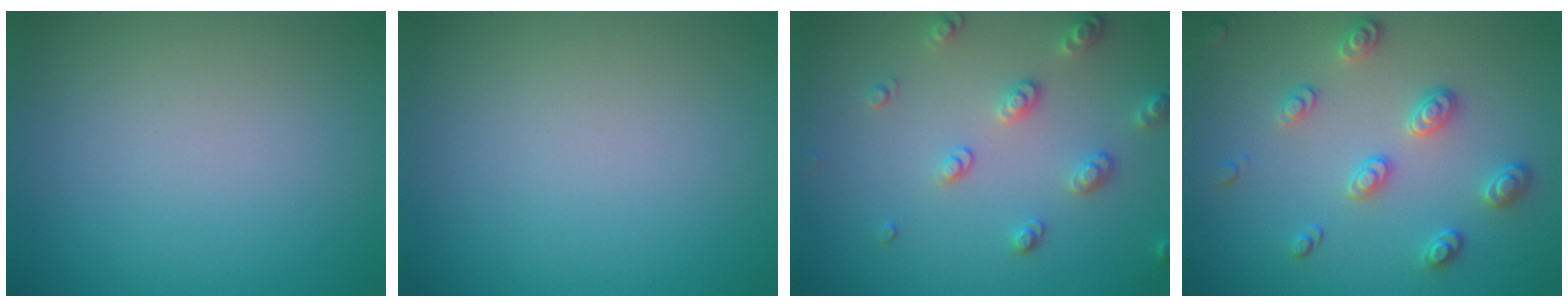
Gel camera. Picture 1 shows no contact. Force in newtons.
{"total": 0.0}
{"total": 2.7, "press": 2.7, "slide": 0.5}
{"total": 2.8, "press": 2.6, "slide": 1.1}